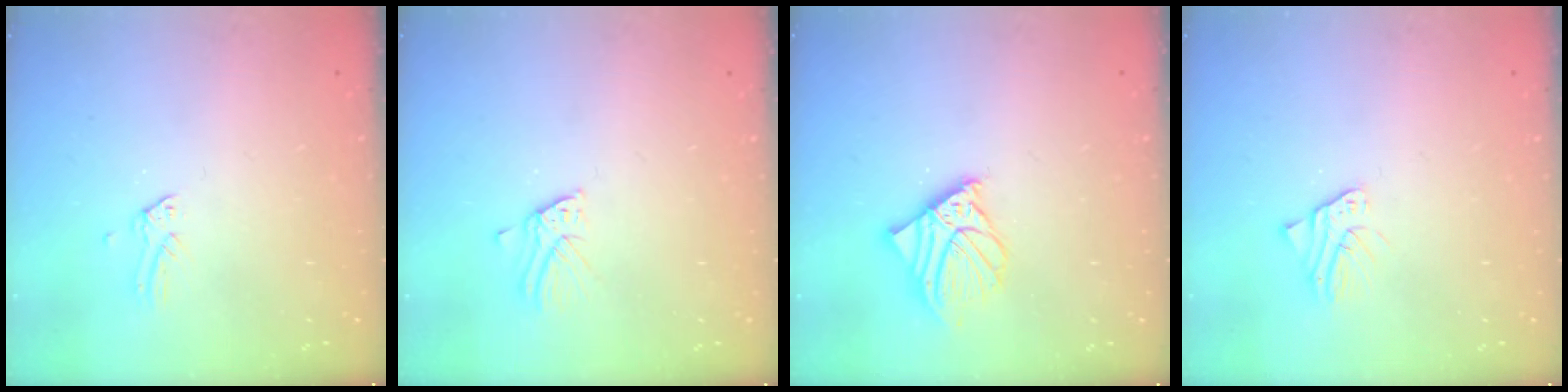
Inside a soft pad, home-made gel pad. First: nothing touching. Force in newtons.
{"total": 1.9, "press": 1.9, "slide": 0.1}
{"total": 9.2, "press": 8.9, "slide": 2.1}
{"total": 2.6, "press": 2.6, "slide": 0.1}